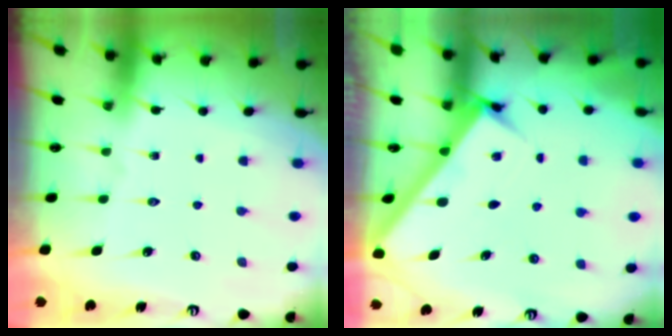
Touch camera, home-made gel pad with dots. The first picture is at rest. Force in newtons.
{"total": 2.9, "press": 2.8, "slide": 0.2}